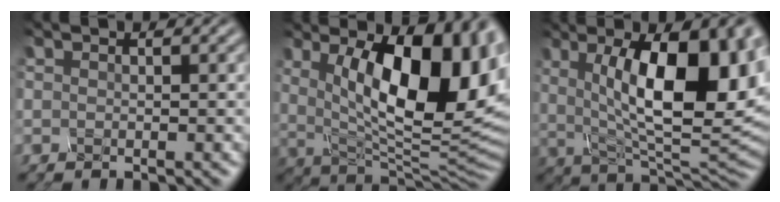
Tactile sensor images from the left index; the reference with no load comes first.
{"total": 14.7, "force": [3.2, 6.1, 13.0], "torque": [-0.162, -0.004, 0.045]}
{"total": 13.9, "force": [2.3, 5.1, 12.7], "torque": [-0.180, 0.003, 0.032]}